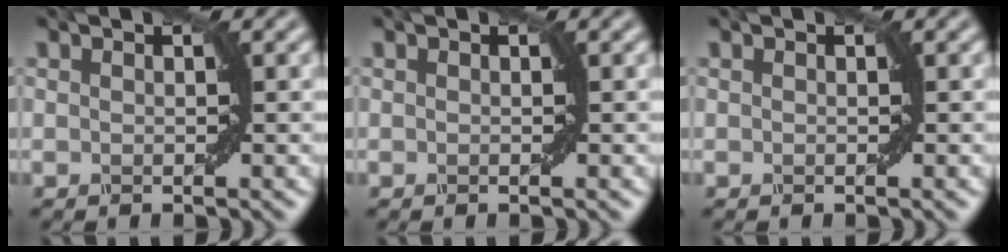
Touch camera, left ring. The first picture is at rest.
{"total": 0.0}
{"total": 0.0}